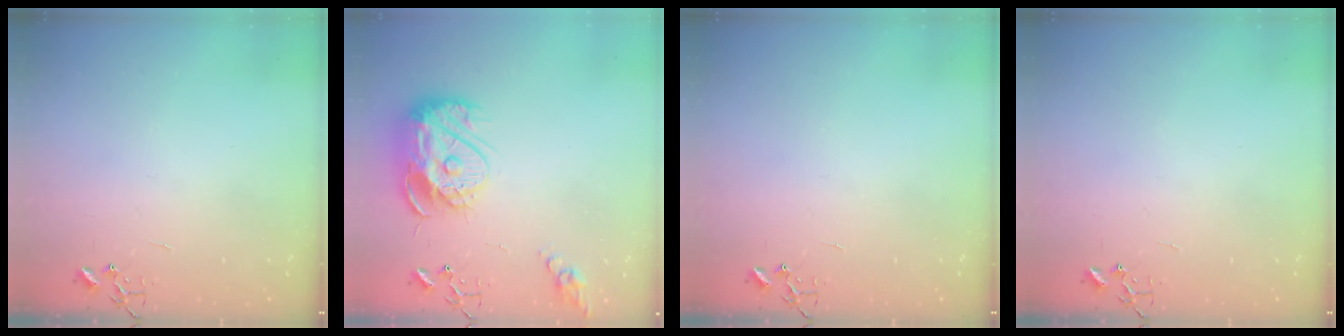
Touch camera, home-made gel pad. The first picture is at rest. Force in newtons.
{"total": 16.9, "press": 16.8, "slide": 1.7}
{"total": 0.0}
{"total": 0.0}